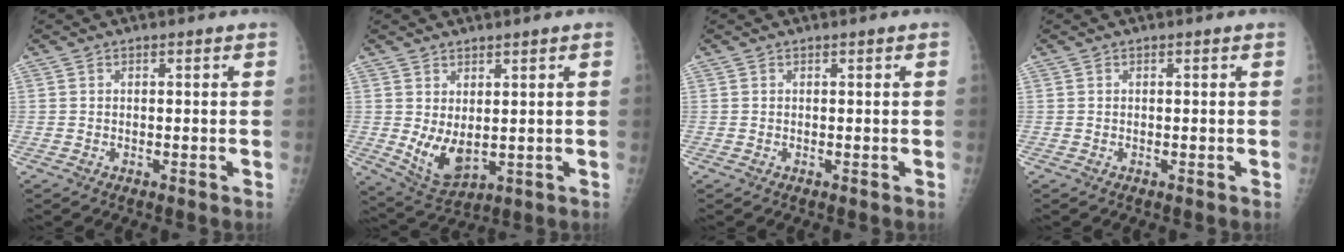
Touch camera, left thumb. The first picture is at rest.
{"total": 7.2, "force": [0.5, 3.5, 6.3], "torque": [-0.104, -0.014, 0.030]}
{"total": 0.0}
{"total": 0.0}